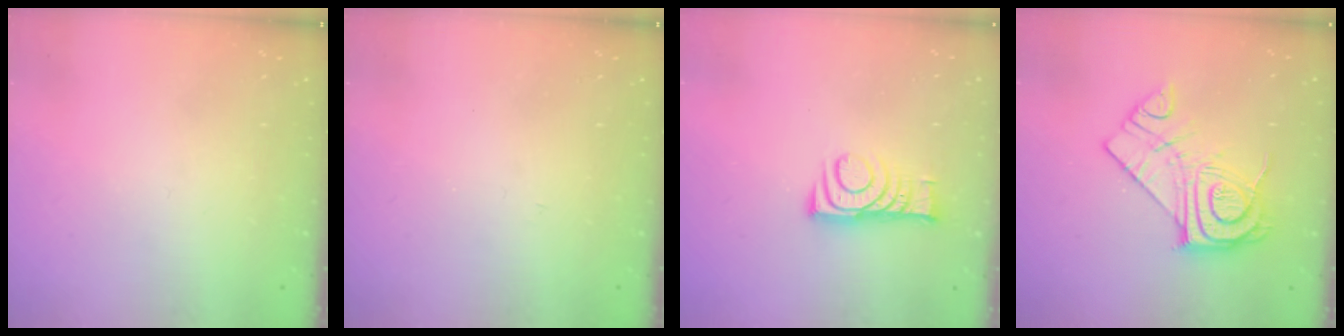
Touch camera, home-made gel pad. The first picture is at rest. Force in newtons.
{"total": 2.7, "press": 2.7, "slide": 0.3}
{"total": 8.8, "press": 8.8, "slide": 0.1}
{"total": 14.3, "press": 14.3, "slide": 0.7}